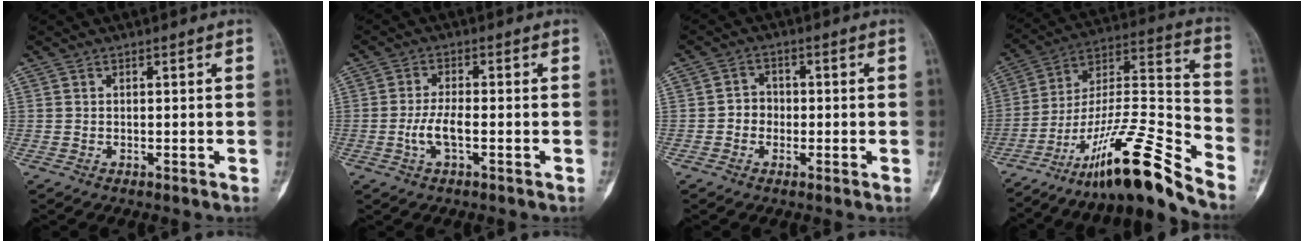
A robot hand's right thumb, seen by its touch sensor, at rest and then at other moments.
{"total": 4.5, "force": [-1.3, 1.4, 4.0], "torque": [-0.089, 0.009, -0.027]}
{"total": 3.3, "force": [-0.7, 3.0, 1.3], "torque": [0.001, 0.010, -0.021]}
{"total": 21.6, "force": [-15.8, 2.6, 14.5], "torque": [-0.265, 0.095, -0.274]}